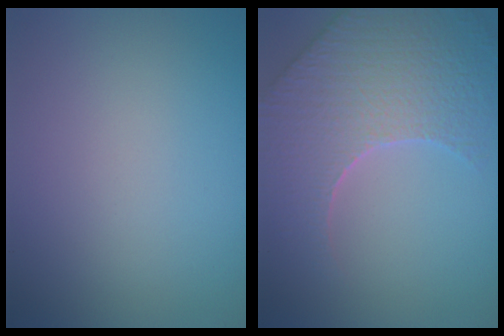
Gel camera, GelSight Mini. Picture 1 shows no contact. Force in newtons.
{"total": 7.9, "press": 5.9, "slide": 5.3}